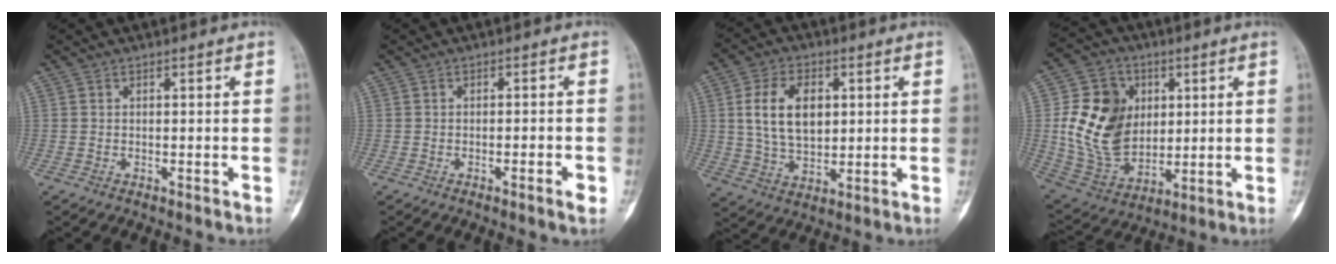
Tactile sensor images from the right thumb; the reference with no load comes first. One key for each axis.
{"total": 2.6, "fx": -1.2, "fy": 0.4, "fz": 2.2, "tx": -0.039, "ty": 0.004, "tz": -0.016}
{"total": 11.9, "fx": 2.5, "fy": 7.5, "fz": 8.9, "tx": -0.139, "ty": -0.009, "tz": 0.050}
{"total": 18.8, "fx": 2.9, "fy": 14.2, "fz": 12.1, "tx": -0.187, "ty": -0.009, "tz": 0.068}